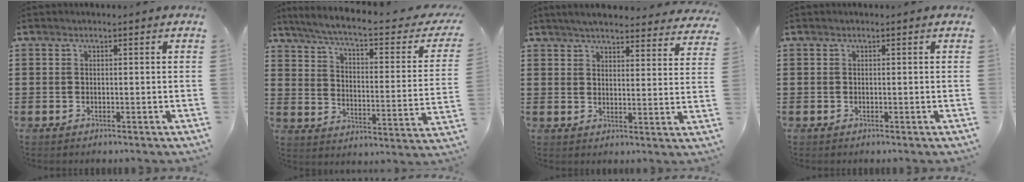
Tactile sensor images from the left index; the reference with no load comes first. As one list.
[{"total": 5.9, "force": [4.6, -0.3, 3.7], "torque": [-0.092, -0.036, 0.071]}, {"total": 4.6, "force": [4.5, 0.2, 1.3], "torque": [-0.042, -0.019, 0.079]}, {"total": 0.0}]